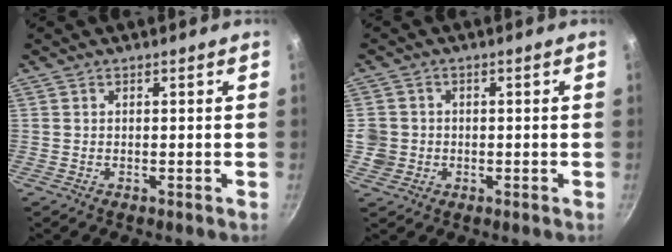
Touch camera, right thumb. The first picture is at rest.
{"total": 4.7, "force": [-0.4, 4.4, 1.4], "torque": [-0.013, 0.008, -0.008]}